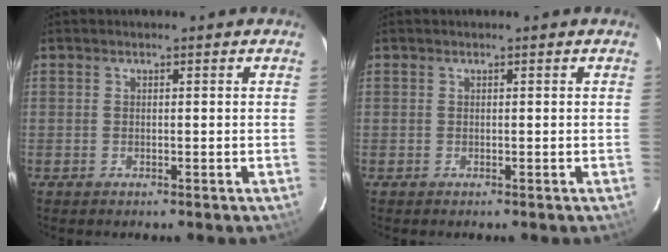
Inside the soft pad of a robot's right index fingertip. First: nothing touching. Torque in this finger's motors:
{"motor_torque": [0.04, 0.04, 0.00, 0.00]}